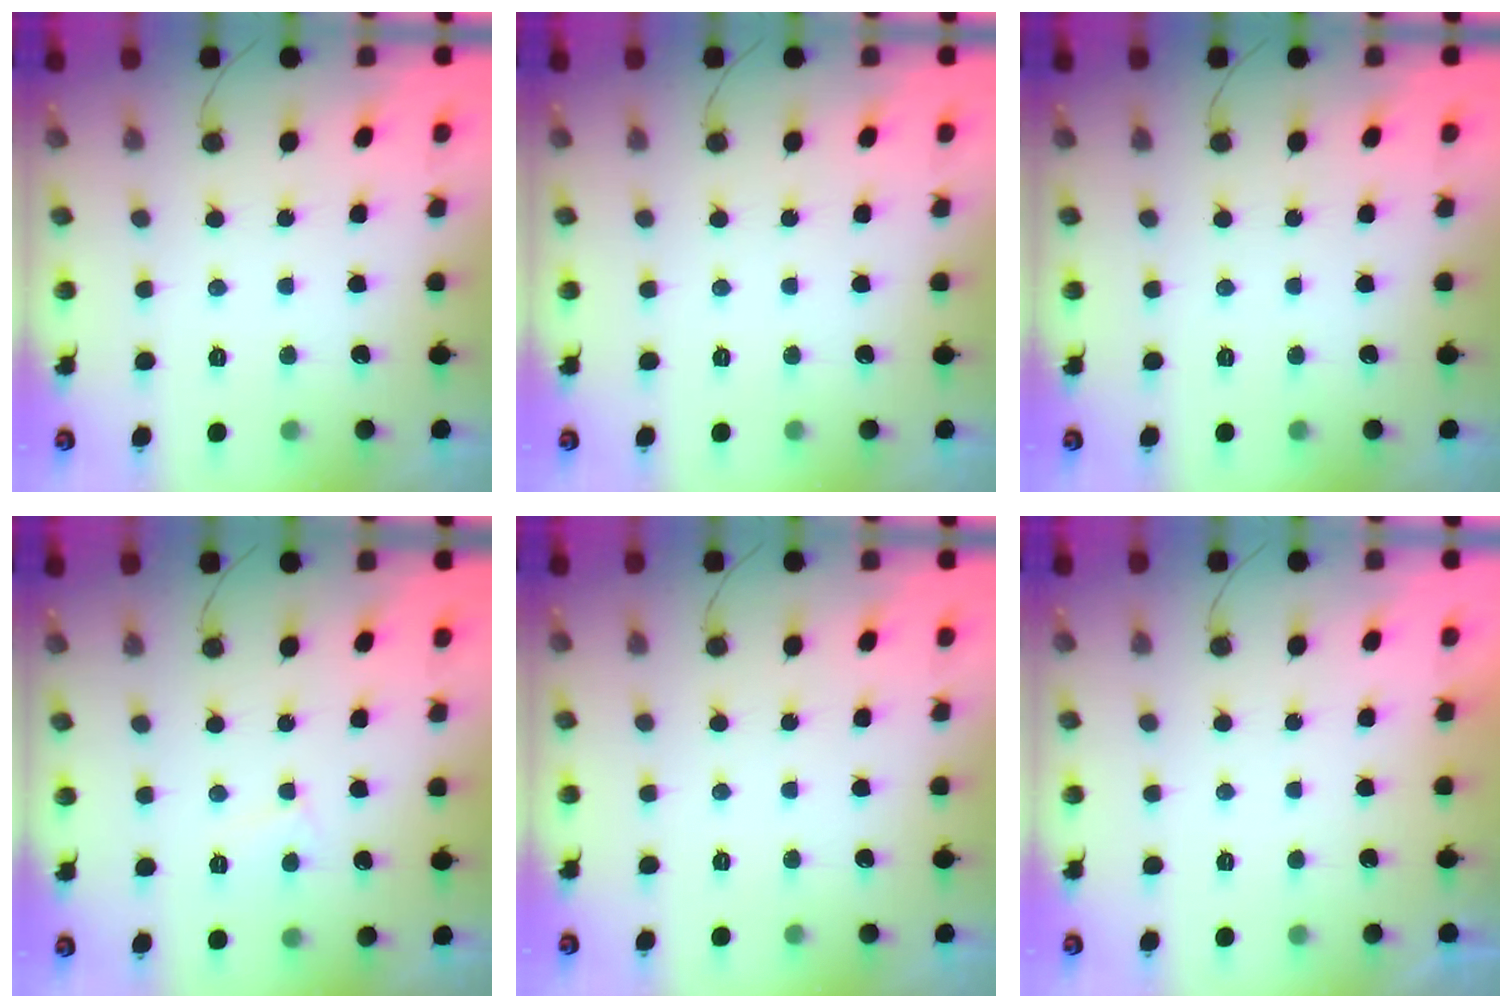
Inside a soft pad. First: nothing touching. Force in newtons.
{"total": 0.0}
{"total": 0.0}
{"total": 3.1, "press": 3.1, "slide": 0.2}
{"total": 0.0}
{"total": 2.2, "press": 2.2, "slide": 0.4}